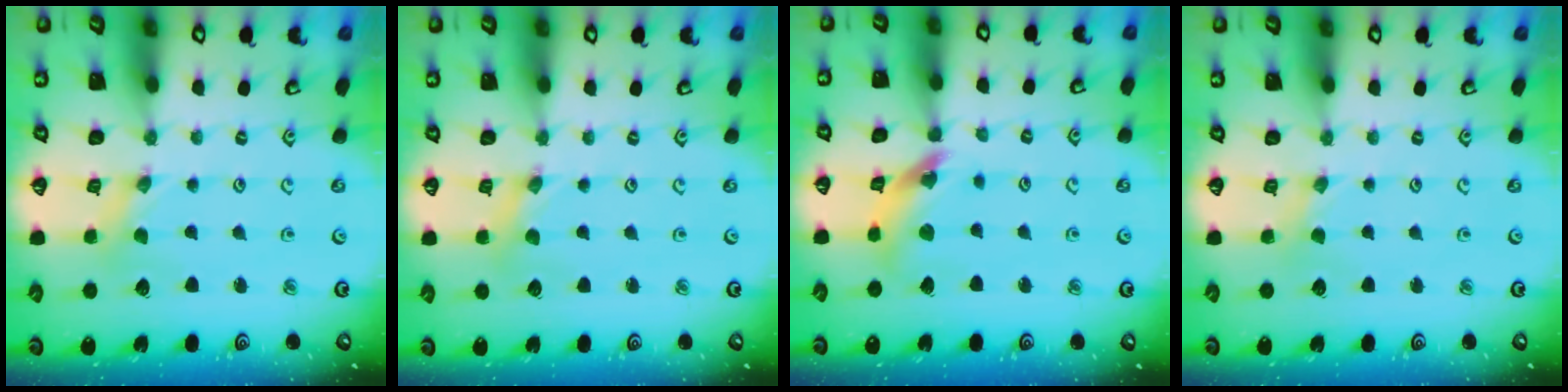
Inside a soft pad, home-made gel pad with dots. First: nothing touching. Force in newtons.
{"total": 1.5, "press": 1.5, "slide": 0.0}
{"total": 12.1, "press": 12.0, "slide": 1.3}
{"total": 1.7, "press": 1.7, "slide": 0.4}